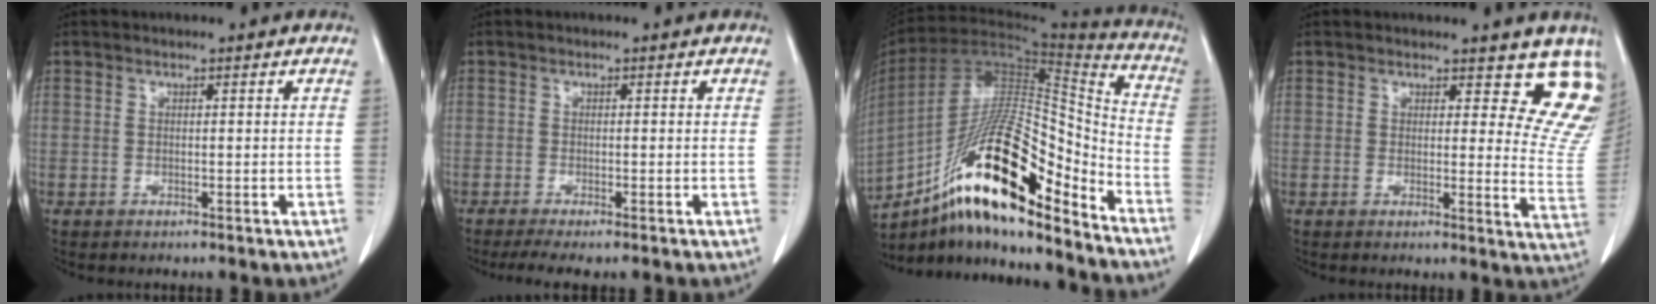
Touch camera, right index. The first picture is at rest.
{"total": 4.1, "force": [-3.2, 0.1, 2.5], "torque": [-0.039, -0.009, -0.051]}
{"total": 22.8, "force": [-14.0, 4.7, 17.3], "torque": [-0.294, 0.004, -0.240]}
{"total": 9.9, "force": [8.7, 3.8, 2.7], "torque": [0.011, -0.046, 0.059]}